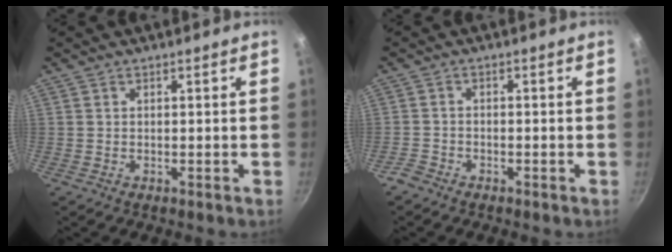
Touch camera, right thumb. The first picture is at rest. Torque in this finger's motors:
{"motor_torque": [0.57, -0.29, 0.03, -0.65, -0.07]}